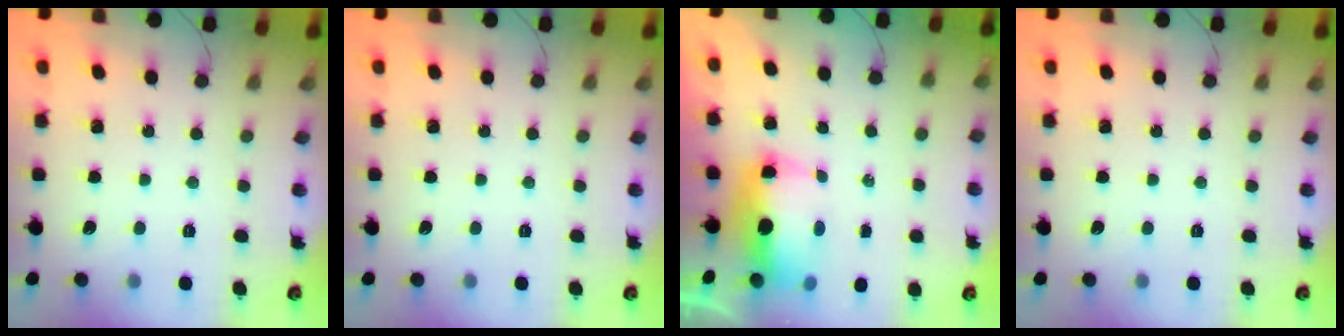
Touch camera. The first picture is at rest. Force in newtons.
{"total": 0.0}
{"total": 9.8, "press": 9.6, "slide": 2.0}
{"total": 0.0}